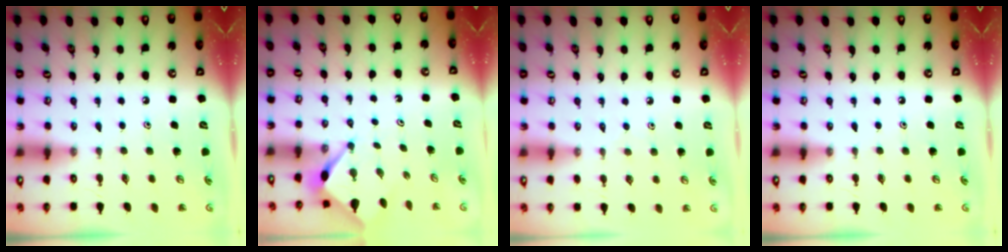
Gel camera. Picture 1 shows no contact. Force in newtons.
{"total": 2.9, "press": 2.9, "slide": 0.3}
{"total": 4.4, "press": 4.3, "slide": 0.6}
{"total": 0.0}